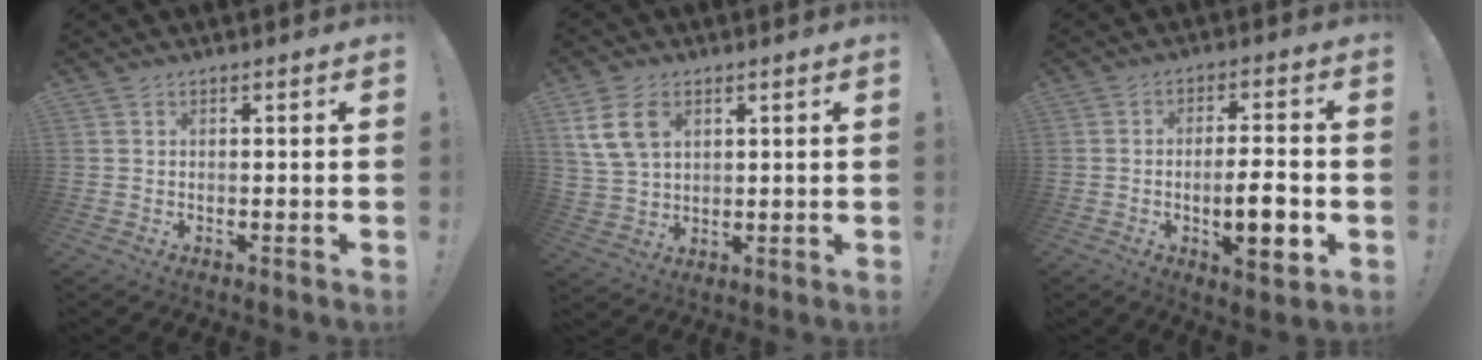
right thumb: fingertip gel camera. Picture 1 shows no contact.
{"total": 10.9, "force": [4.5, 7.6, 6.4], "torque": [-0.122, -0.003, 0.091]}
{"total": 10.7, "force": [-2.7, 2.8, 9.9], "torque": [-0.149, 0.000, -0.050]}